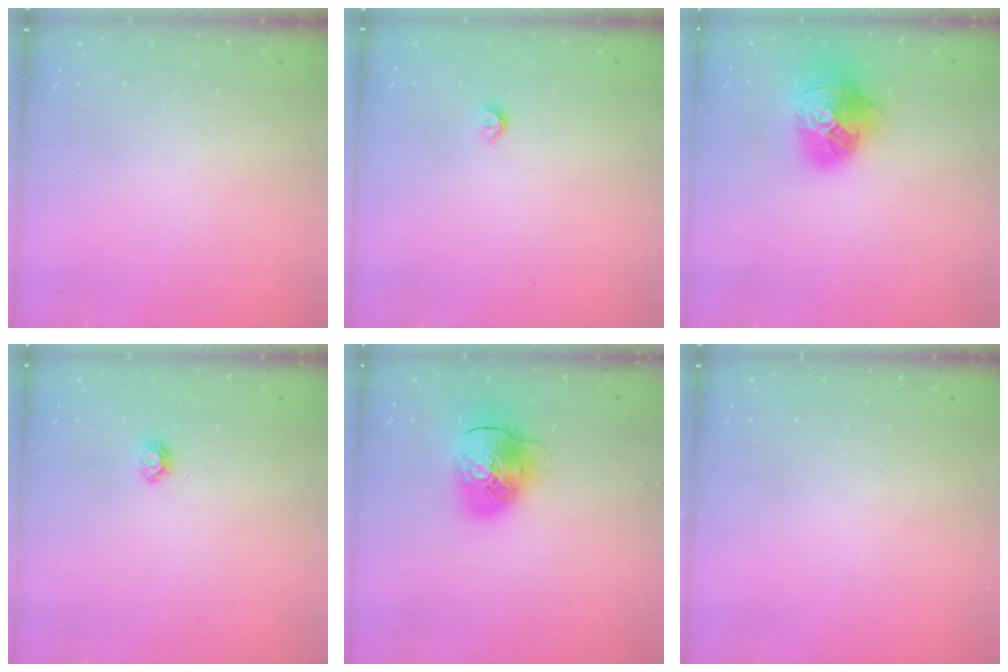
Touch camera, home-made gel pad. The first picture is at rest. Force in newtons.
{"total": 3.9, "press": 3.8, "slide": 0.8}
{"total": 17.5, "press": 17.4, "slide": 1.9}
{"total": 3.8, "press": 3.8, "slide": 0.5}
{"total": 11.2, "press": 11.0, "slide": 1.9}
{"total": 0.0}